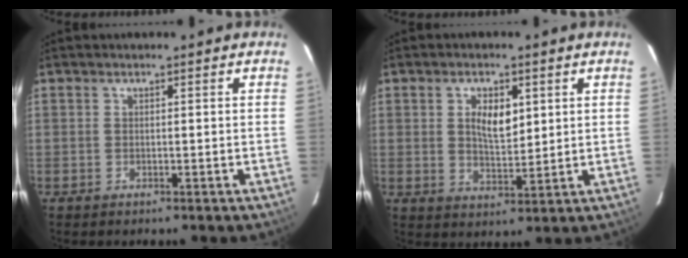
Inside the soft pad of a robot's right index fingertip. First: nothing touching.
{"total": 5.9, "force": [1.8, 3.0, 4.8], "torque": [-0.082, 0.002, 0.035]}